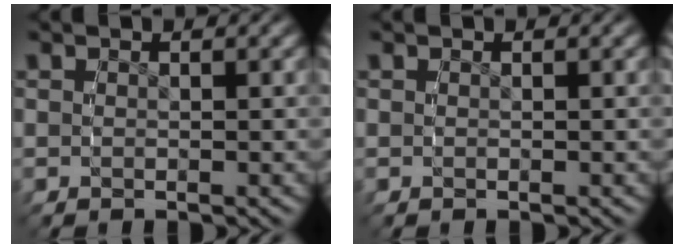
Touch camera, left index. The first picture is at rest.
{"total": 0.0}